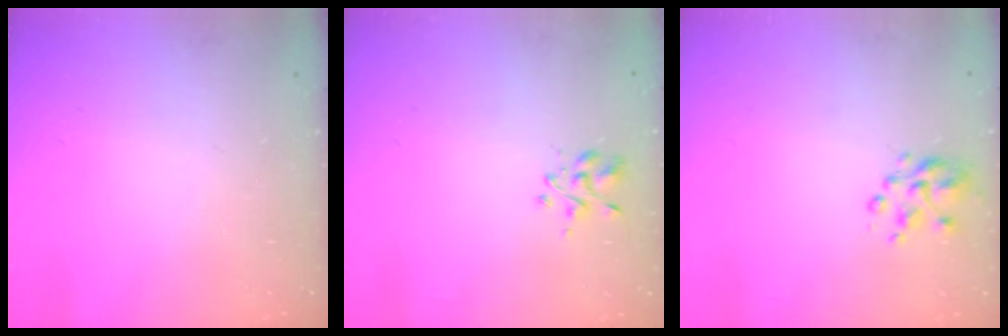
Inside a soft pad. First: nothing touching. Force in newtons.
{"total": 2.4, "press": 2.2, "slide": 1.0}
{"total": 3.8, "press": 3.7, "slide": 0.8}